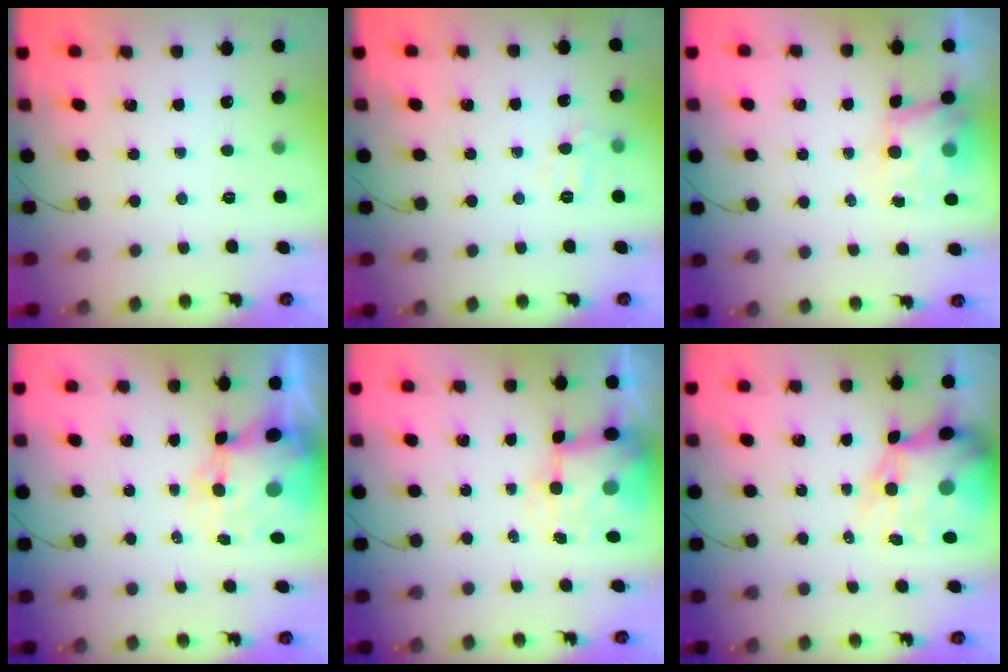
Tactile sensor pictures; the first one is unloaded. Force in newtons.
{"total": 7.9, "press": 7.7, "slide": 1.7}
{"total": 6.2, "press": 6.0, "slide": 1.5}
{"total": 10.3, "press": 10.0, "slide": 2.6}
{"total": 7.8, "press": 7.7, "slide": 1.3}
{"total": 13.5, "press": 13.1, "slide": 3.4}